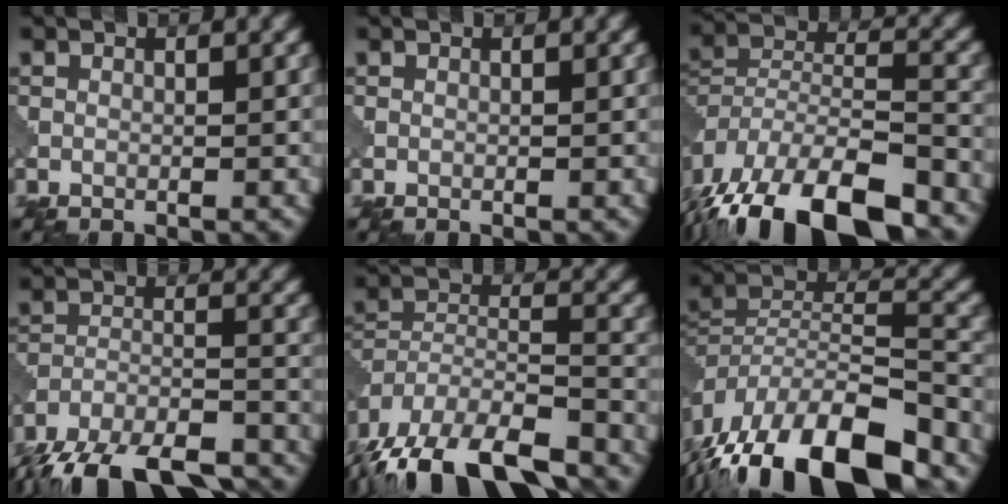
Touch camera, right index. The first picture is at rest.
{"total": 0.0}
{"total": 17.9, "force": [-13.7, 7.0, 9.2], "torque": [-0.185, -0.027, -0.202]}
{"total": 16.7, "force": [-14.5, 5.9, 5.9], "torque": [-0.108, -0.020, -0.191]}
{"total": 18.9, "force": [-15.9, 7.1, 7.4], "torque": [-0.148, -0.025, -0.225]}
{"total": 16.4, "force": [-11.5, 6.9, 9.4], "torque": [-0.179, 0.004, -0.184]}